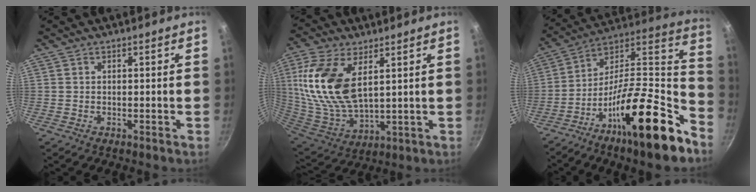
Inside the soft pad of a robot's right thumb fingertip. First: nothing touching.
{"total": 18.3, "force": [5.5, 9.6, 14.5], "torque": [-0.294, -0.024, 0.117]}
{"total": 27.1, "force": [-14.6, 7.8, 21.5], "torque": [-0.285, 0.086, -0.255]}